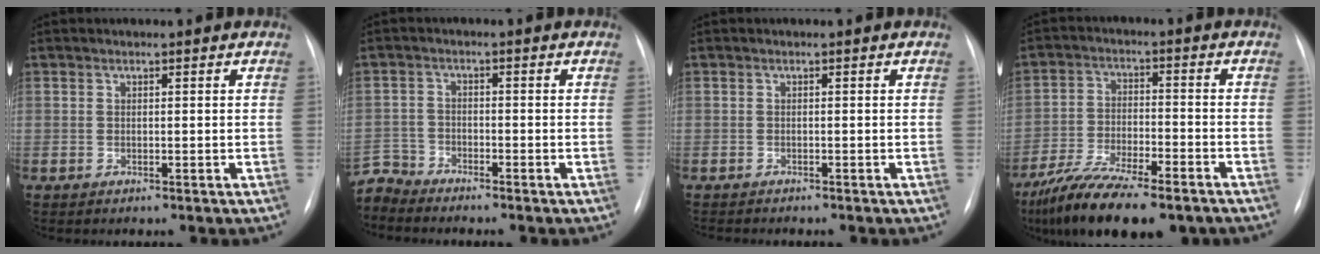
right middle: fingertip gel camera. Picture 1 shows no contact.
{"total": 4.3, "force": [-4.2, 0.3, -1.0], "torque": [0.019, -0.007, -0.083]}
{"total": 2.4, "force": [-2.2, 0.2, 0.9], "torque": [-0.014, -0.006, -0.026]}
{"total": 15.5, "force": [-11.7, 4.2, 9.2], "torque": [-0.167, -0.020, -0.195]}